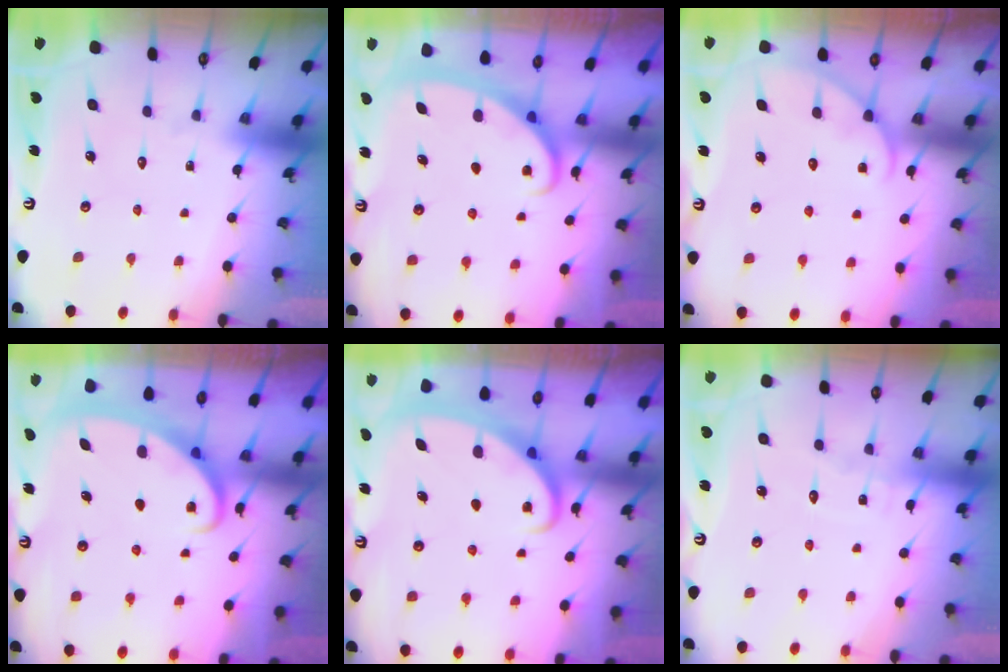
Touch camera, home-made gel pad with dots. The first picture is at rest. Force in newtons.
{"total": 3.0, "press": 2.9, "slide": 0.4}
{"total": 3.9, "press": 3.9, "slide": 0.4}
{"total": 2.5, "press": 2.5, "slide": 0.3}
{"total": 2.6, "press": 2.6, "slide": 0.3}
{"total": 3.5, "press": 3.5, "slide": 0.4}